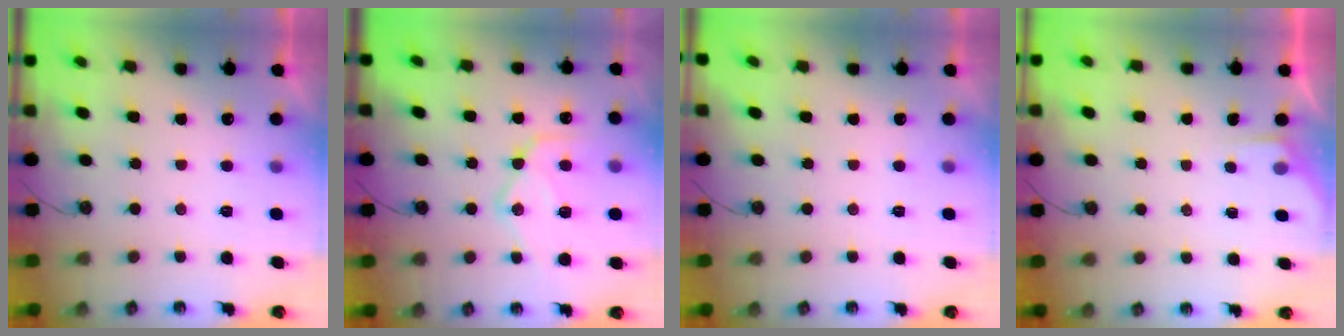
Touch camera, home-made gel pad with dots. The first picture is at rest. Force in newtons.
{"total": 15.3, "press": 15.2, "slide": 0.9}
{"total": 0.0}
{"total": 3.1, "press": 3.1, "slide": 0.4}